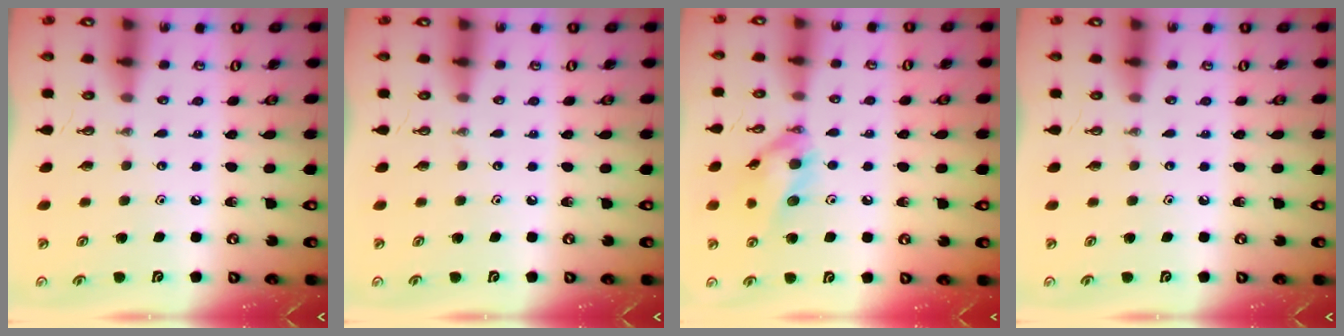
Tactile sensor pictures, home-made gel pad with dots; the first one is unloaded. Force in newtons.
{"total": 0.0}
{"total": 13.1, "press": 13.0, "slide": 1.7}
{"total": 0.0}